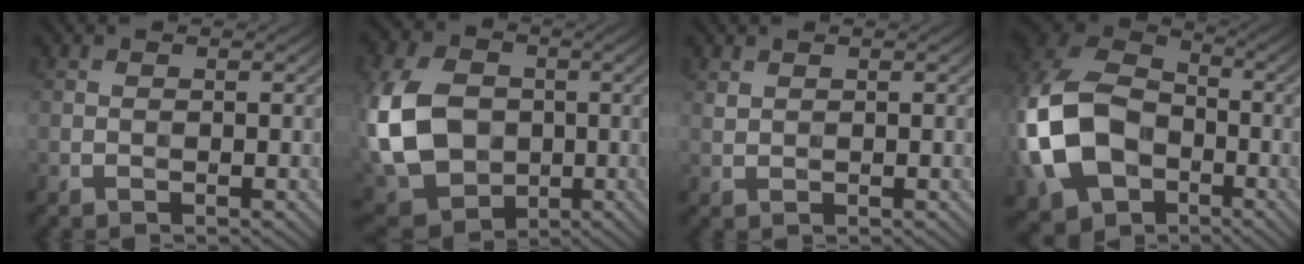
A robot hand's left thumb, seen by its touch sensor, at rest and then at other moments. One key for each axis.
{"total": 15.7, "fx": -1.3, "fy": 12.1, "fz": 9.9, "tx": -0.278, "ty": -0.025, "tz": -0.024}
{"total": 0.8, "fx": 0.7, "fy": 0.4, "fz": 0.3, "tx": -0.012, "ty": -0.002, "tz": 0.017}
{"total": 17.4, "fx": -4.6, "fy": 12.6, "fz": 11.2, "tx": -0.295, "ty": -0.031, "tz": -0.097}